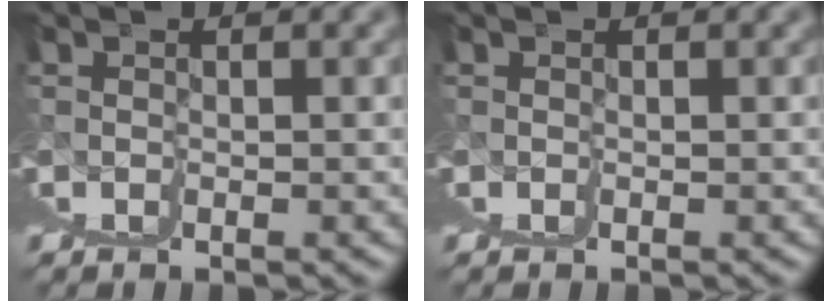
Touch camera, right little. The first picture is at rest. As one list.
[{"total": 0.0}]